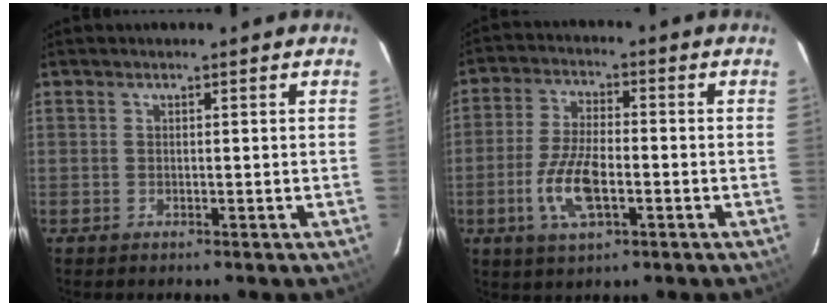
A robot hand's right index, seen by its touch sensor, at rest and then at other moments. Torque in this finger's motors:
{"motor_torque": [0.47, 0.00, 0.29, 0.10]}